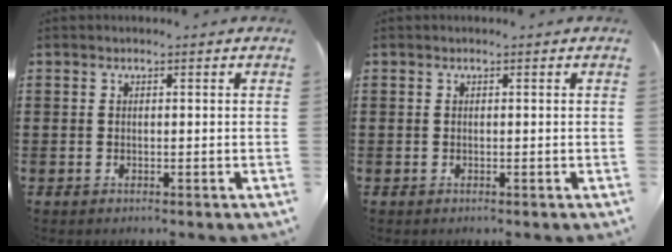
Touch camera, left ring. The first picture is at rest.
{"total": 0.0}